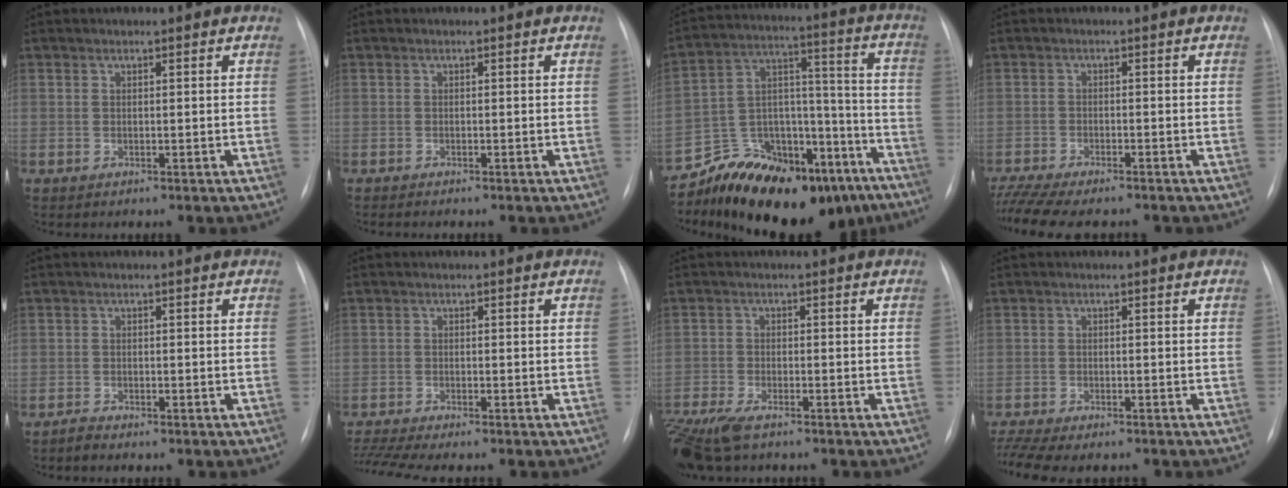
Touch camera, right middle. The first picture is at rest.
{"total": 1.0, "force": [-0.8, 0.0, 0.6], "torque": [-0.007, -0.002, -0.009]}
{"total": 22.3, "force": [-17.5, 9.4, 10.0], "torque": [-0.129, 0.061, -0.268]}
{"total": 10.1, "force": [-8.9, 1.8, 4.6], "torque": [-0.076, -0.007, -0.137]}
{"total": 0.8, "force": [-0.7, 0.1, 0.2], "torque": [-0.007, -0.001, -0.014]}
{"total": 4.9, "force": [-4.2, -0.7, 2.4], "torque": [-0.050, -0.009, -0.075]}
{"total": 9.3, "force": [-7.1, 2.5, 5.4], "torque": [-0.108, -0.021, -0.124]}
{"total": 8.1, "force": [-6.8, 2.1, 4.0], "torque": [-0.075, 0.001, -0.106]}